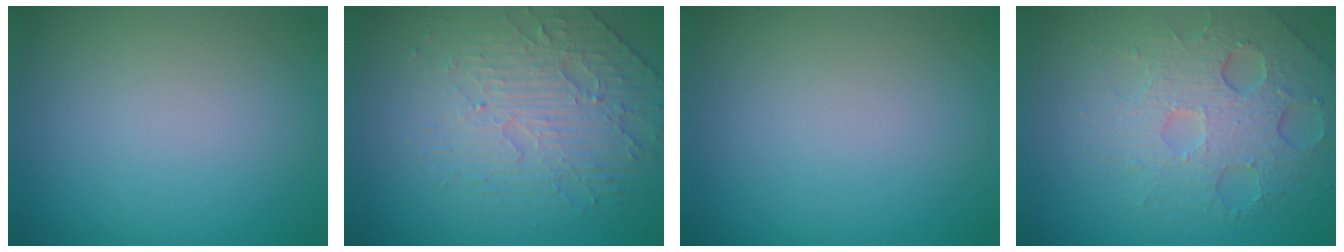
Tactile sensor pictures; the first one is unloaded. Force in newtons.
{"total": 4.7, "press": 3.5, "slide": 3.1}
{"total": 0.0}
{"total": 5.4, "press": 4.2, "slide": 3.4}